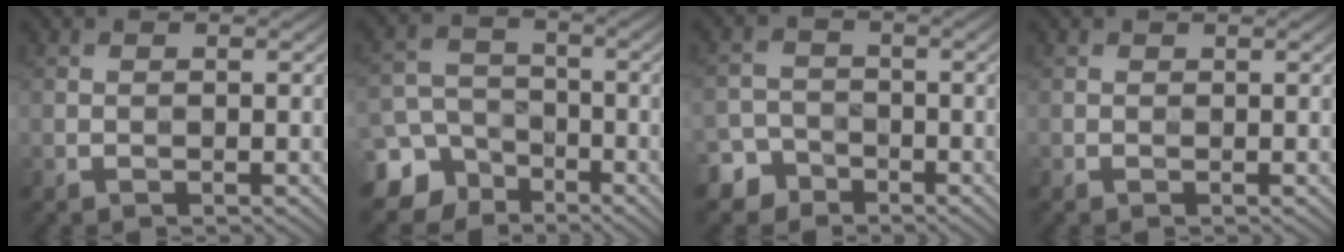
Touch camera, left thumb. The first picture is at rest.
{"total": 9.6, "force": [-5.8, 7.2, 2.3], "torque": [-0.064, -0.030, -0.123]}
{"total": 4.5, "force": [-3.3, 3.0, 0.3], "torque": [0.001, -0.008, -0.066]}
{"total": 0.0}